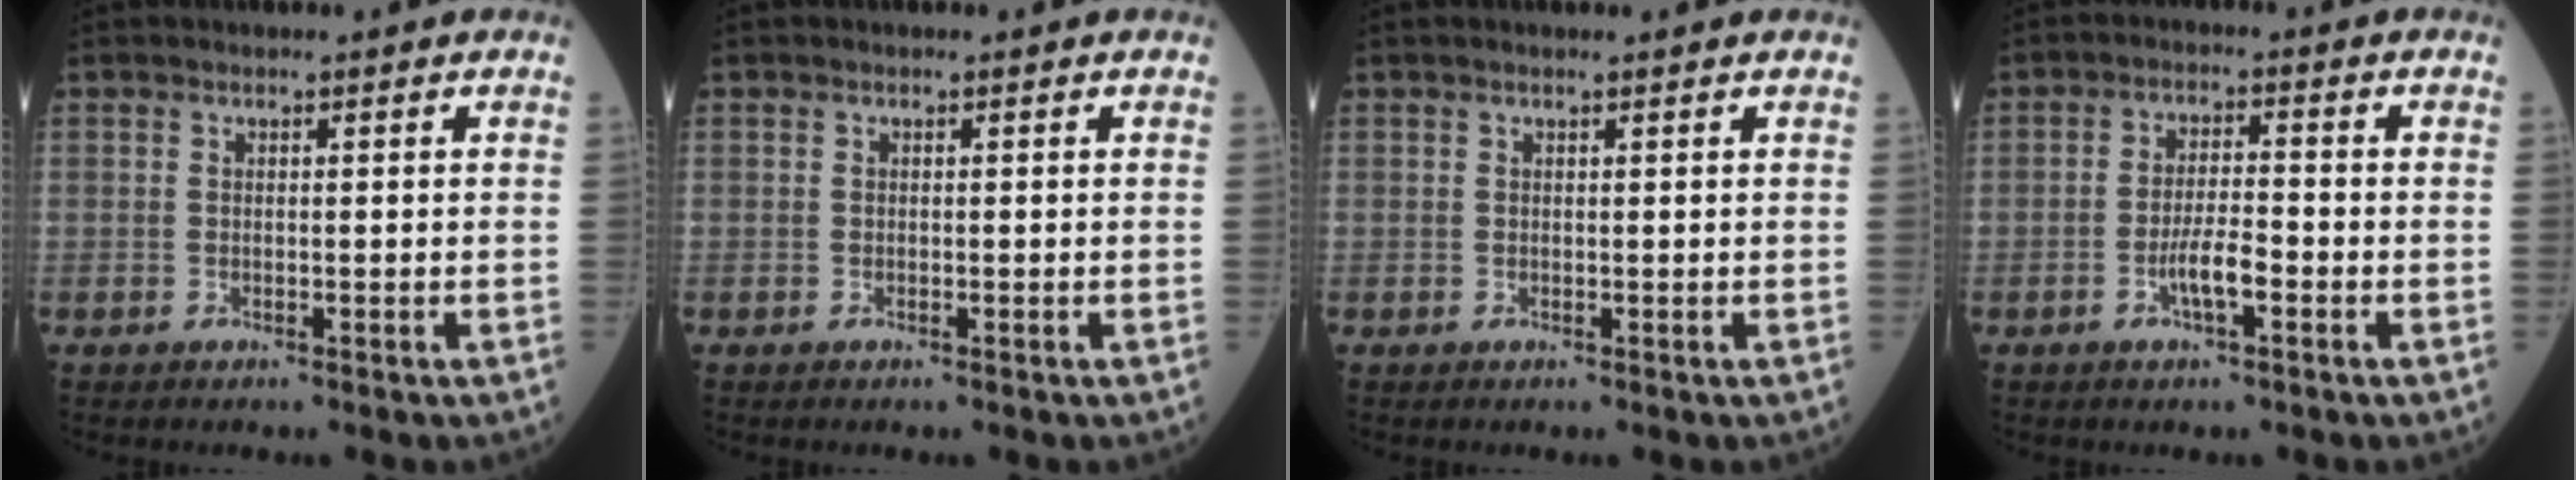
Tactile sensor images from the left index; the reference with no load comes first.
{"total": 0.0}
{"total": 1.1, "force": [0.9, -0.1, 0.5], "torque": [-0.010, 0.008, 0.017]}
{"total": 4.5, "force": [-1.9, 0.9, 3.9], "torque": [-0.077, 0.002, -0.037]}